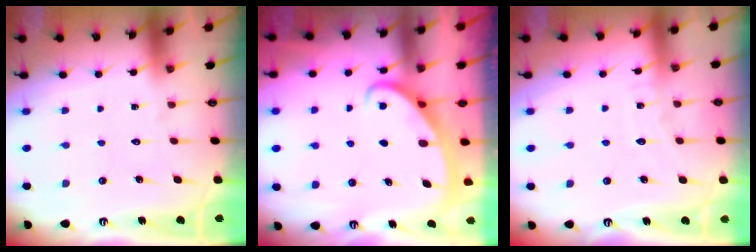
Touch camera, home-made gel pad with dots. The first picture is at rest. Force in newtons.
{"total": 2.6, "press": 2.6, "slide": 0.4}
{"total": 5.3, "press": 5.2, "slide": 0.6}